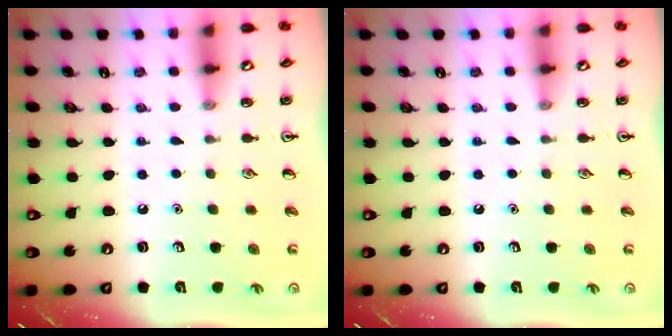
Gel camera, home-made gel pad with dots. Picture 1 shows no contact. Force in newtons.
{"total": 0.0}